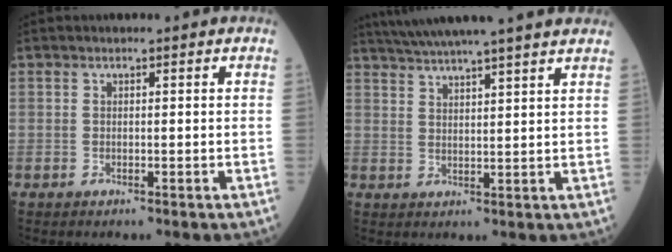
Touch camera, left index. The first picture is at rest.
{"total": 16.4, "force": [14.5, -0.5, 7.6], "torque": [-0.134, 0.018, 0.202]}